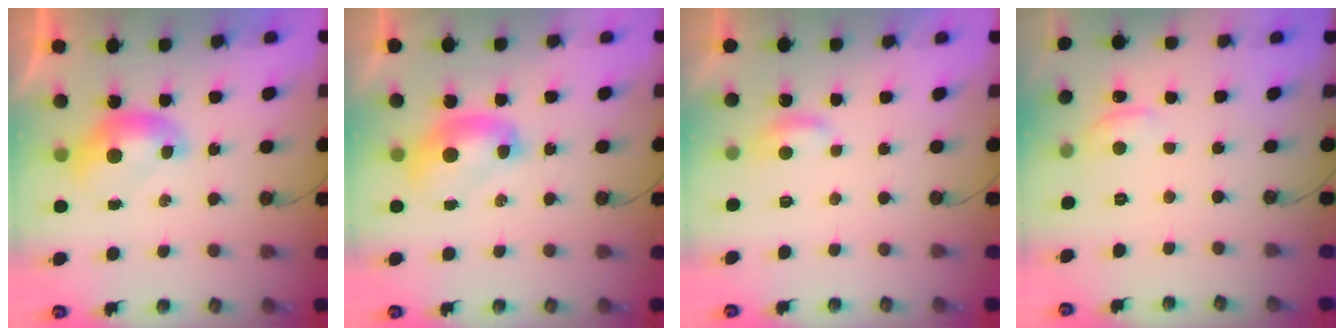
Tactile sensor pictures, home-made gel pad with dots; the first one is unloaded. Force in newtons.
{"total": 2.1, "press": 2.1, "slide": 0.3}
{"total": 1.4, "press": 1.3, "slide": 0.5}
{"total": 1.1, "press": 0.8, "slide": 0.7}